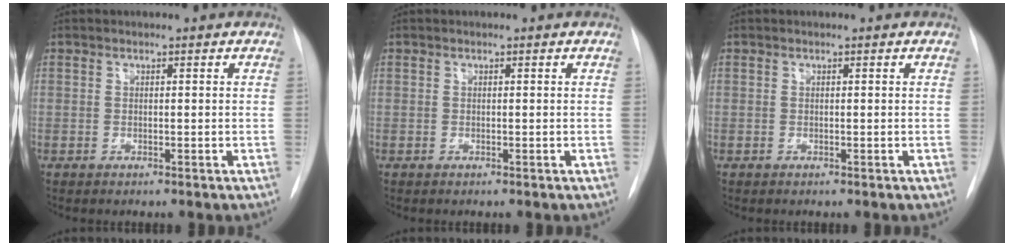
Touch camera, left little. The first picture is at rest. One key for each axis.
{"total": 0.0}
{"total": 0.0}